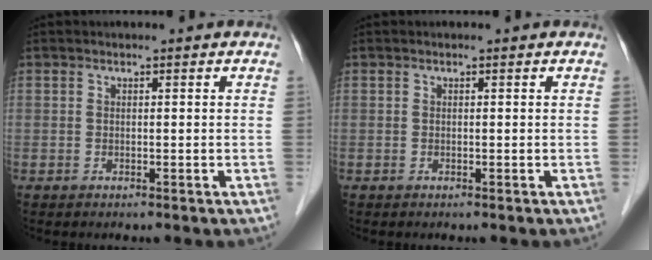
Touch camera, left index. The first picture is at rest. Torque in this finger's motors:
{"motor_torque": [0.00, 0.00, 0.00, 0.00]}